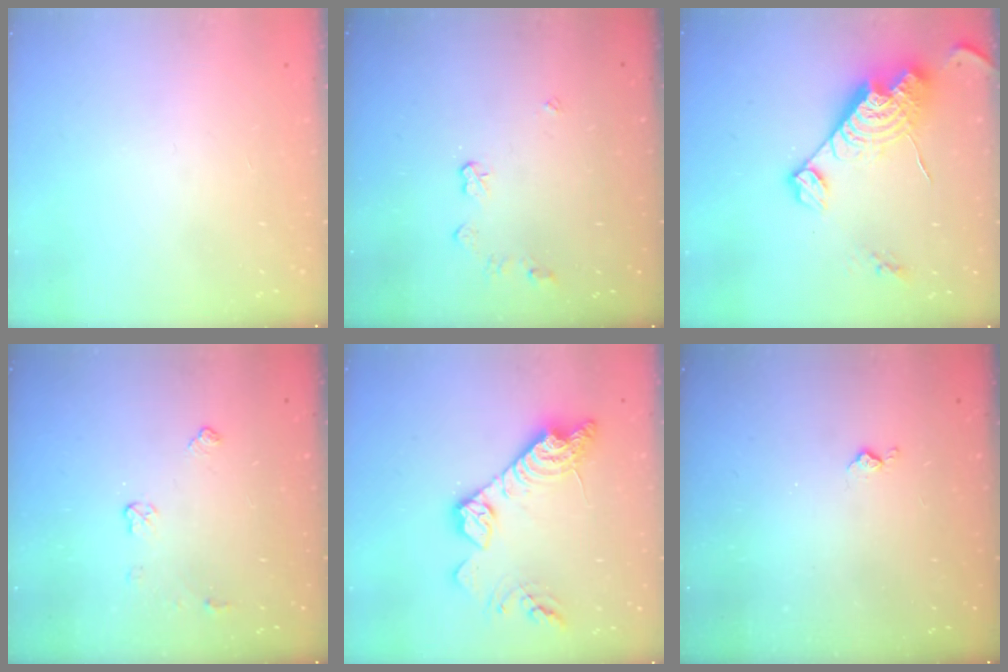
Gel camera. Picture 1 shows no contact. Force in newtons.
{"total": 4.9, "press": 4.9, "slide": 0.2}
{"total": 16.7, "press": 16.7, "slide": 1.3}
{"total": 4.6, "press": 4.6, "slide": 0.7}
{"total": 16.1, "press": 16.0, "slide": 0.8}
{"total": 3.6, "press": 3.6, "slide": 0.5}